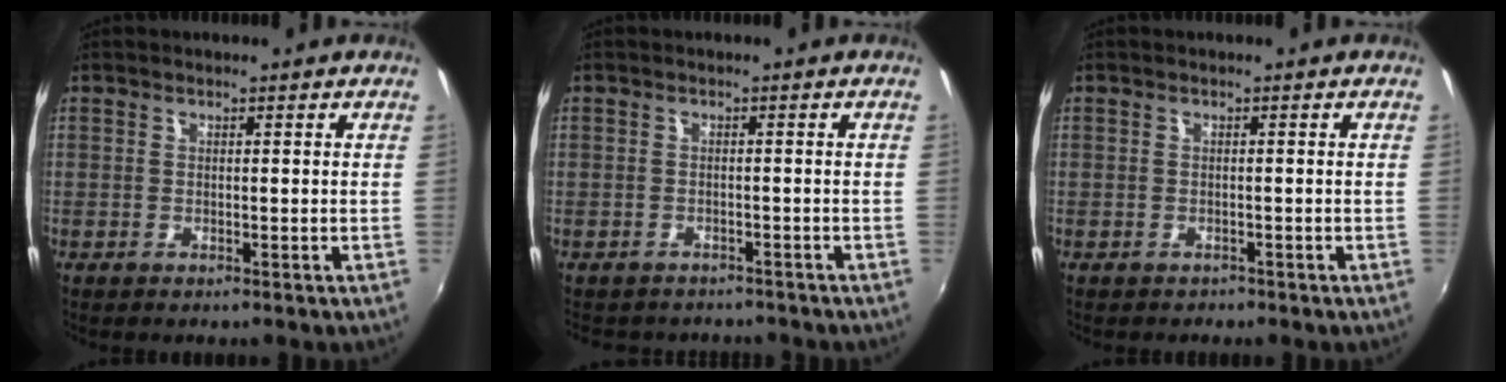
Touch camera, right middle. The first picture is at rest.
{"total": 4.6, "force": [-3.8, 2.4, 0.7], "torque": [-0.020, 0.000, -0.056]}
{"total": 1.2, "force": [-1.0, 0.7, 0.1], "torque": [-0.007, -0.002, -0.013]}